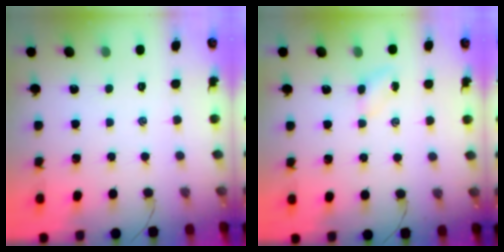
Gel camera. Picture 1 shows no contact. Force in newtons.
{"total": 2.8, "press": 2.6, "slide": 1.0}